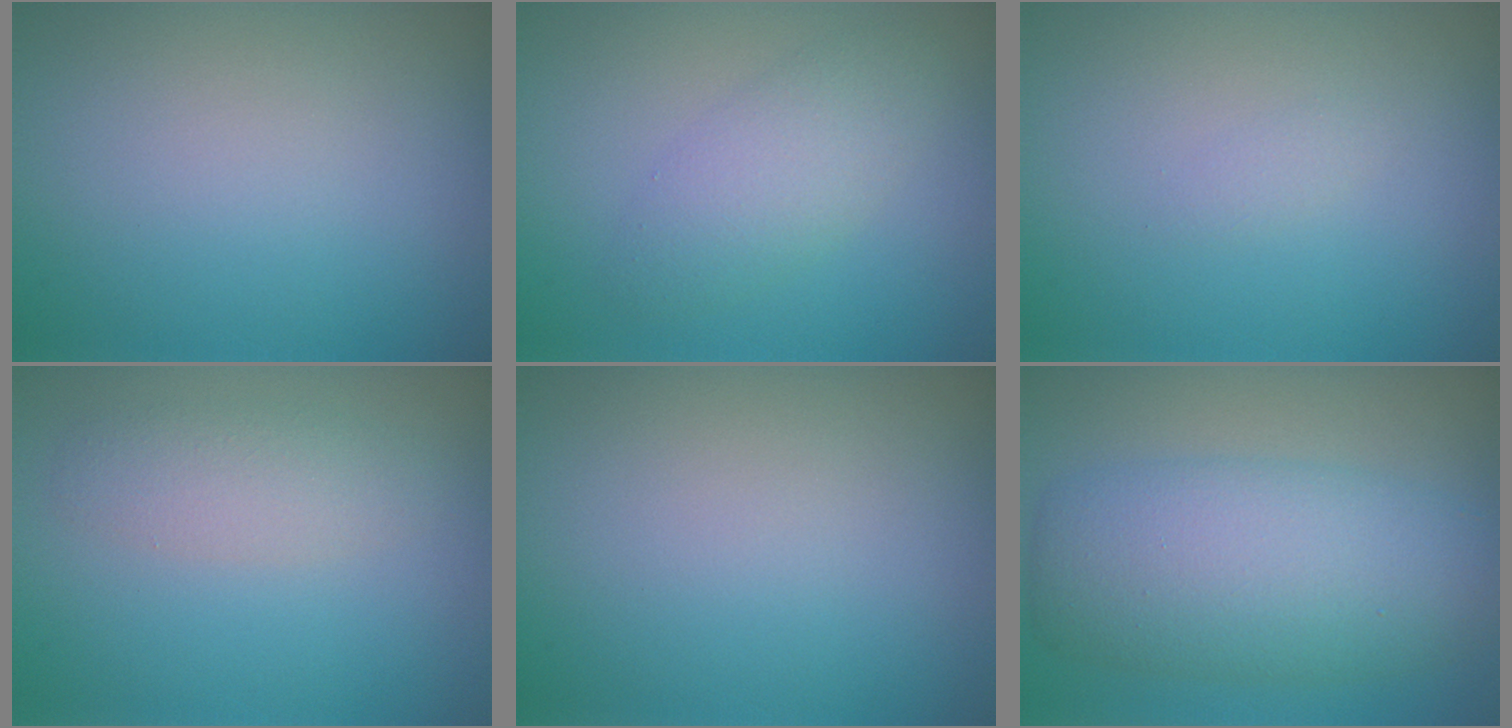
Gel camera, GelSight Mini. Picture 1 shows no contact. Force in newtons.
{"total": 3.0, "press": 3.0, "slide": 0.1}
{"total": 0.6, "press": 0.6, "slide": 0.0}
{"total": 2.3, "press": 2.3, "slide": 0.1}
{"total": 0.0}
{"total": 7.6, "press": 7.6, "slide": 0.2}